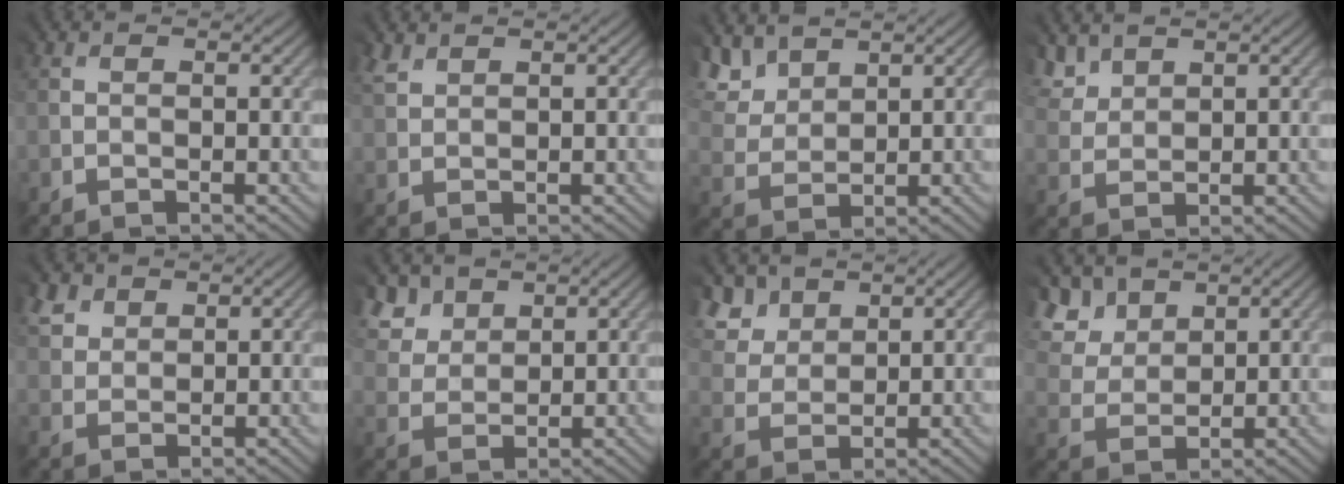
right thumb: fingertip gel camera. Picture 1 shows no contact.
{"total": 2.4, "force": [2.2, 0.7, -0.5], "torque": [-0.001, 0.002, 0.046]}
{"total": 5.4, "force": [4.6, 2.6, 1.0], "torque": [-0.056, 0.009, 0.090]}
{"total": 3.5, "force": [3.3, 1.4, -0.4], "torque": [-0.009, 0.005, 0.069]}
{"total": 3.0, "force": [2.5, 1.7, -0.7], "torque": [-0.003, 0.003, 0.052]}
{"total": 4.7, "force": [3.8, 2.7, 0.3], "torque": [-0.041, 0.001, 0.076]}
{"total": 5.1, "force": [4.1, 3.0, 0.6], "torque": [-0.054, 0.003, 0.081]}
{"total": 6.3, "force": [4.9, 3.6, 1.6], "torque": [-0.087, 0.008, 0.093]}